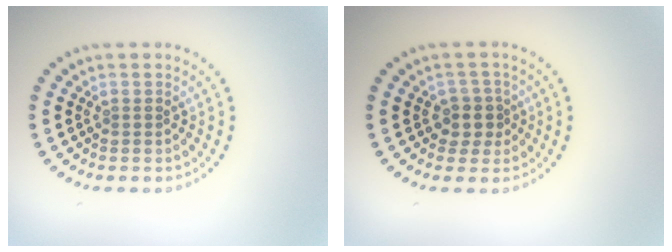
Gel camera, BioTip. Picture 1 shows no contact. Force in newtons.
{"total": 2.1, "press": 1.8, "slide": 1.1}